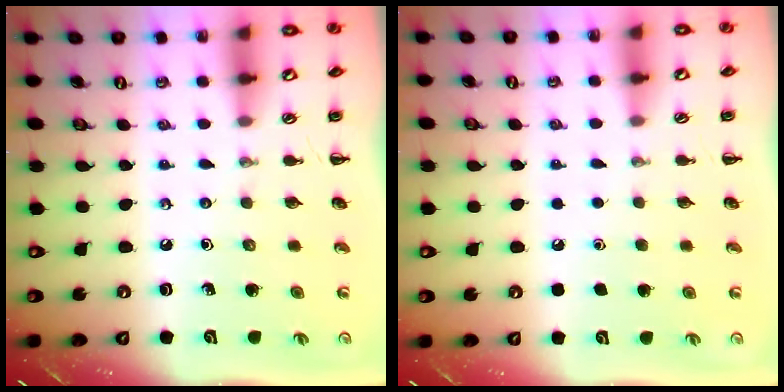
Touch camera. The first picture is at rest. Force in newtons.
{"total": 1.6, "press": 1.6, "slide": 0.1}